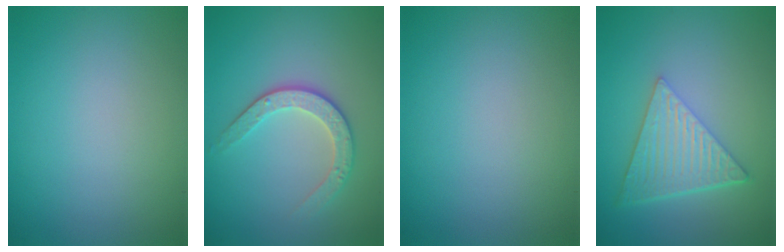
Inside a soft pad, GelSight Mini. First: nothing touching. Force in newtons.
{"total": 2.9, "press": 2.7, "slide": 1.1}
{"total": 0.0}
{"total": 6.5, "press": 4.5, "slide": 4.7}